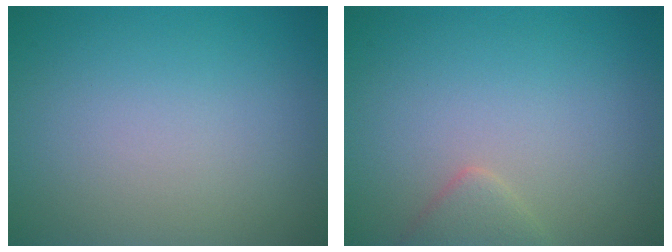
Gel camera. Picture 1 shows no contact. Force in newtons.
{"total": 1.6, "press": 1.6, "slide": 0.1}